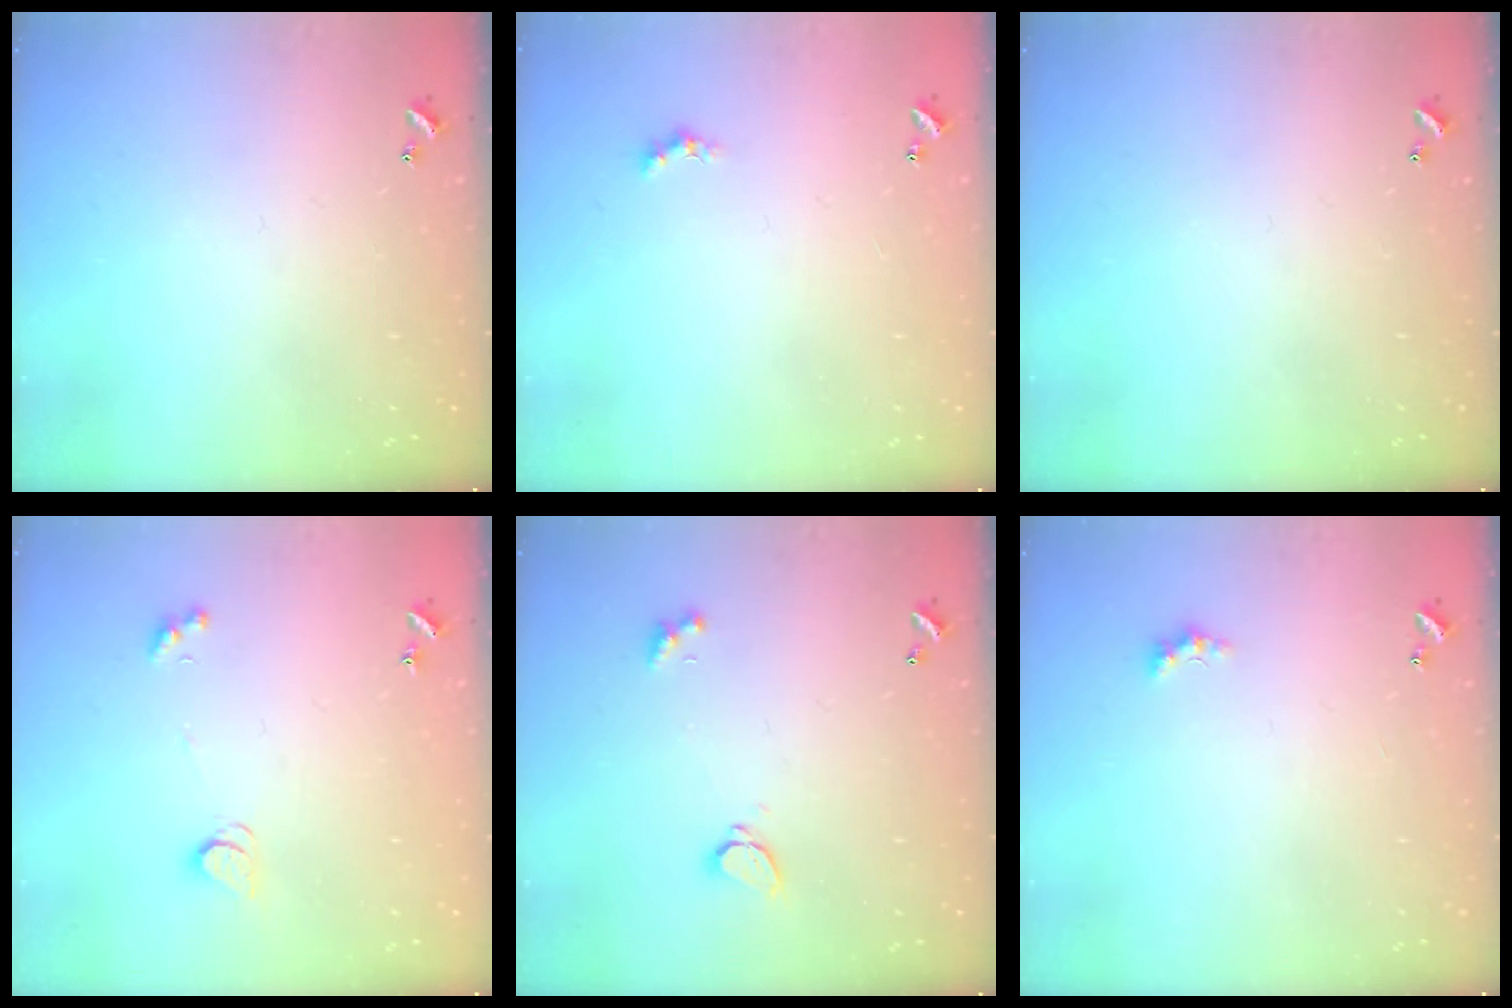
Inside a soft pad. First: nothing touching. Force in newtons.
{"total": 0.0}
{"total": 0.0}
{"total": 2.4, "press": 2.4, "slide": 0.4}
{"total": 1.7, "press": 1.6, "slide": 0.3}
{"total": 1.6, "press": 1.5, "slide": 0.5}